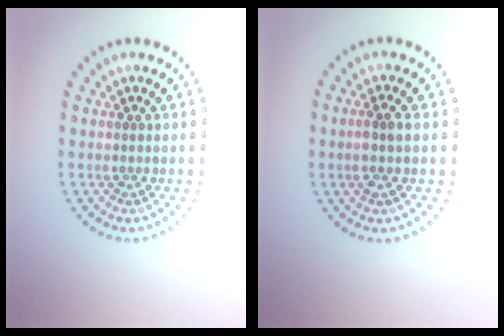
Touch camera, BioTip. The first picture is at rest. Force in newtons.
{"total": 1.6, "press": 1.4, "slide": 0.7}